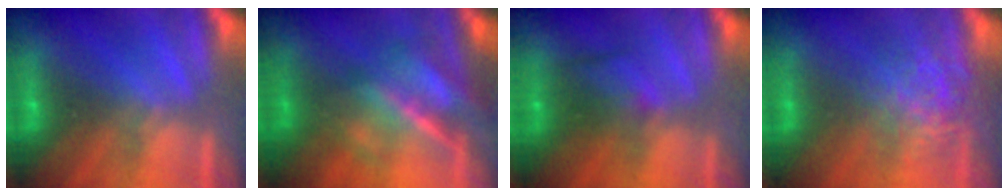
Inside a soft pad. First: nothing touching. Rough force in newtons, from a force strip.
{"total": 5.3}
{"total": 2.4}
{"total": 3.5}